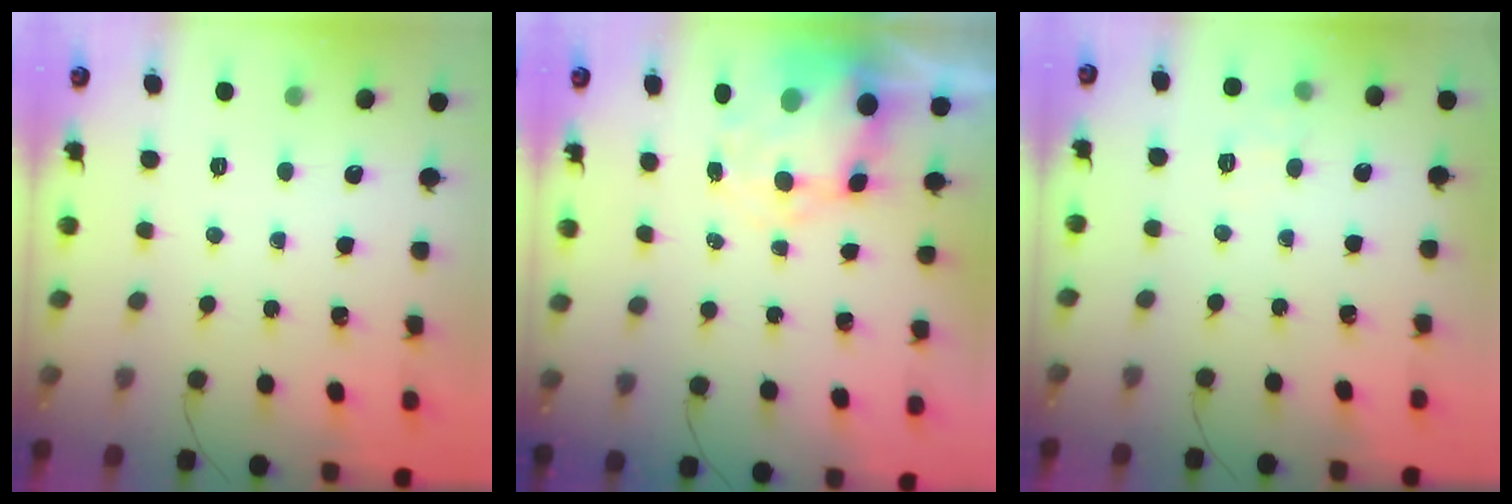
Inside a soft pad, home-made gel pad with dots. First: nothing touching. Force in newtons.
{"total": 9.1, "press": 8.9, "slide": 1.9}
{"total": 7.7, "press": 7.4, "slide": 1.8}